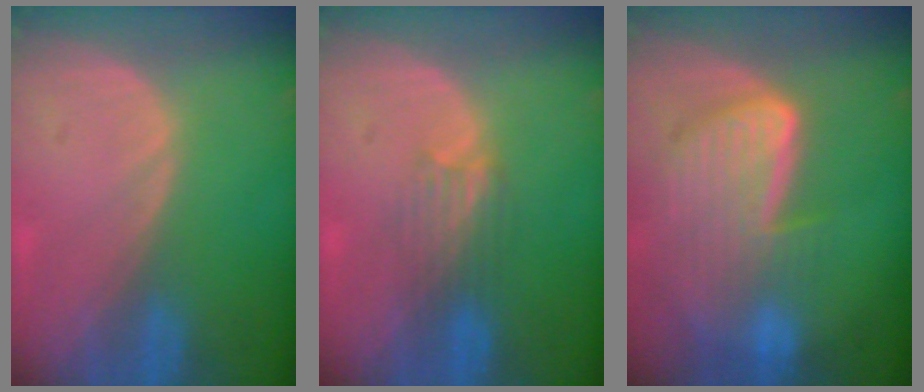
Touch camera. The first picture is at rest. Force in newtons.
{"total": 3.3, "press": 3.3, "slide": 0.1}
{"total": 9.1, "press": 7.9, "slide": 4.3}